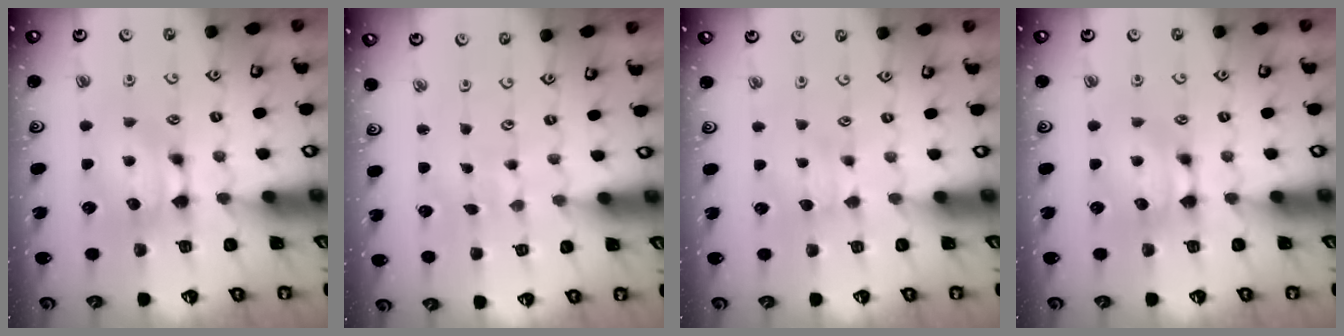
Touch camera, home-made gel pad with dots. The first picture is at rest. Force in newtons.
{"total": 6.4, "press": 6.4, "slide": 0.3}
{"total": 2.4, "press": 2.3, "slide": 0.6}
{"total": 0.0}